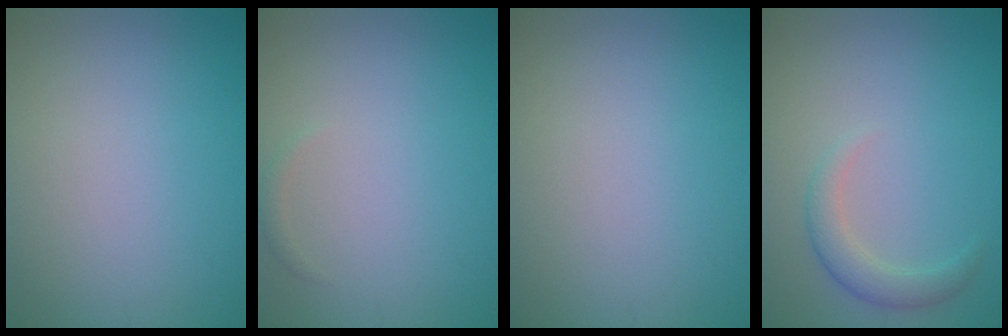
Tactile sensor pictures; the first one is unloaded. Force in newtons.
{"total": 0.6, "press": 0.6, "slide": 0.0}
{"total": 0.0}
{"total": 2.2, "press": 2.2, "slide": 0.1}